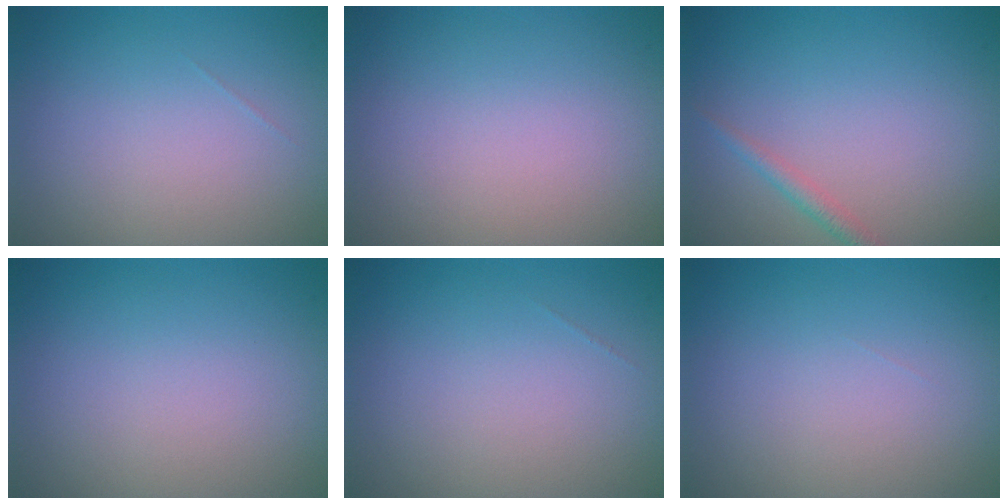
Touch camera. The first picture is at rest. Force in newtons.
{"total": 0.0}
{"total": 1.3, "press": 1.3, "slide": 0.0}
{"total": 0.0}
{"total": 0.0}
{"total": 0.0}